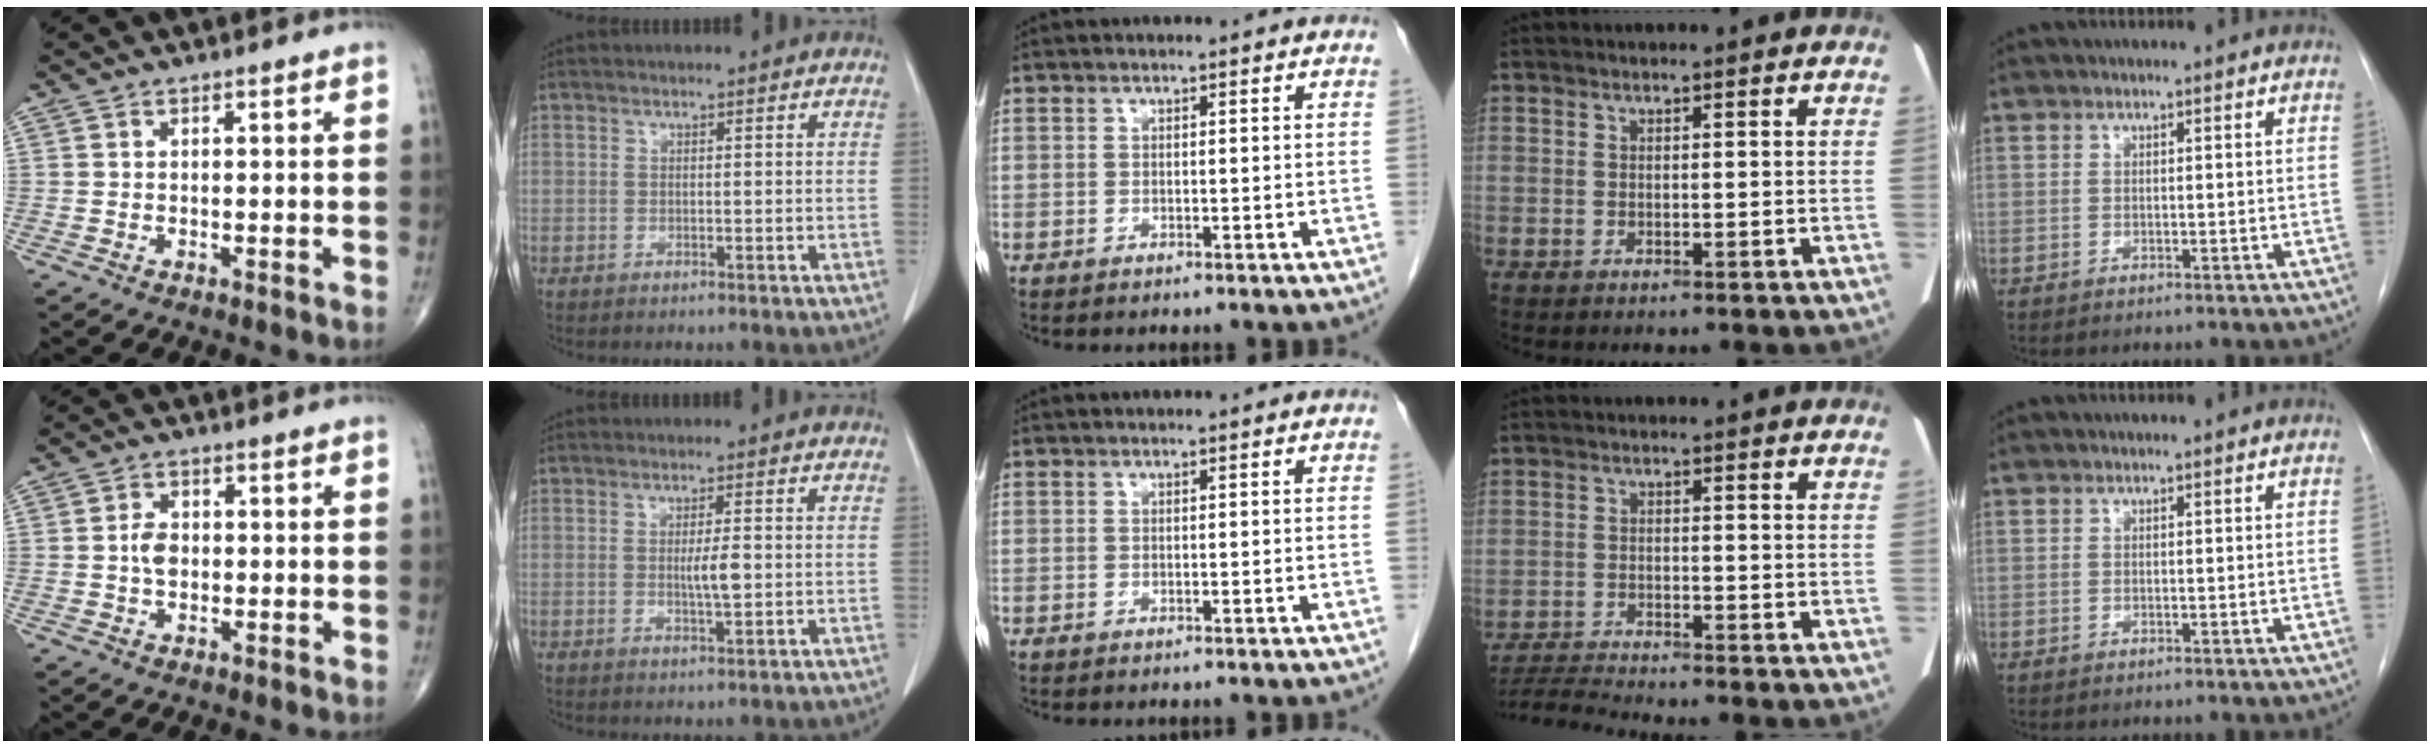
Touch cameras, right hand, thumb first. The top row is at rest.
{"thumb": {"total": 3.5, "force": [-0.2, 2.4, 2.5], "torque": [-0.042, 0.005, -0.008]}, "index": {"total": 3.2, "force": [-0.1, 0.4, 3.1], "torque": [-0.056, -0.003, -0.001]}, "ring": {"total": 5.7, "force": [-5.5, -1.6, 0.5], "torque": [-0.018, -0.013, -0.101]}}